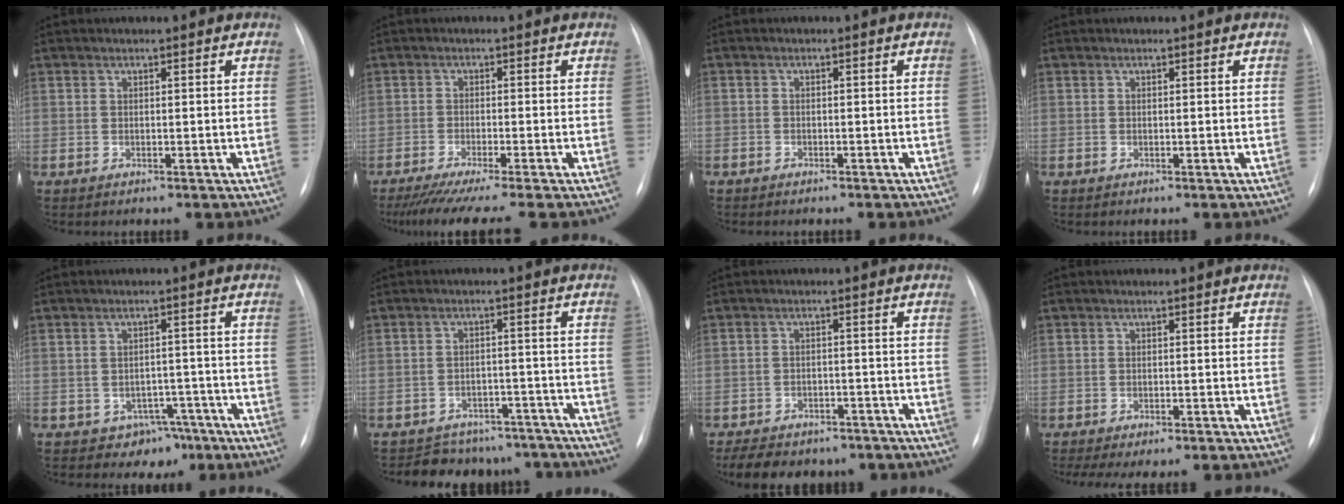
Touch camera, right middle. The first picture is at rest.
{"total": 9.7, "force": [-8.1, -1.3, 5.1], "torque": [-0.059, -0.032, -0.126]}
{"total": 1.9, "force": [-1.5, 1.1, 0.6], "torque": [-0.012, 0.001, -0.015]}
{"total": 0.0}
{"total": 4.7, "force": [-2.9, 3.6, 0.8], "torque": [0.004, 0.015, -0.031]}
{"total": 10.9, "force": [-9.8, 4.6, 0.6], "torque": [0.006, 0.028, -0.116]}
{"total": 13.0, "force": [-10.3, 6.1, 5.1], "torque": [-0.099, 0.002, -0.129]}
{"total": 6.8, "force": [-5.5, 1.9, 3.5], "torque": [-0.046, 0.000, -0.072]}